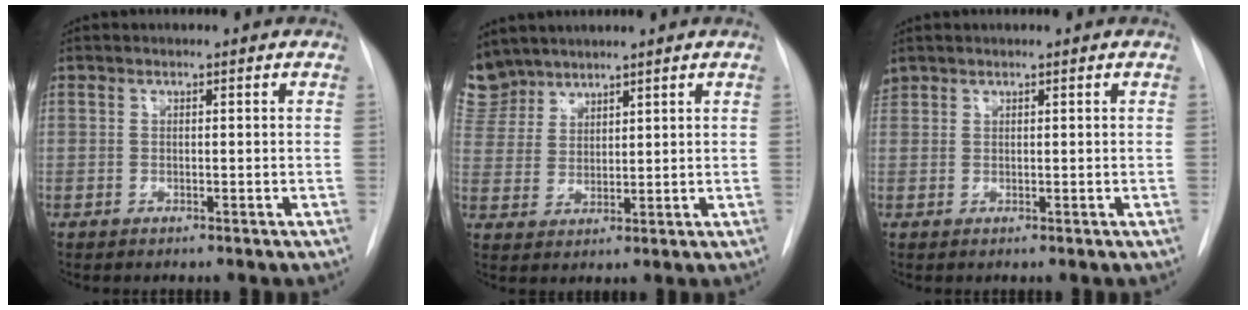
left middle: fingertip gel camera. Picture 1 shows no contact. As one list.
[{"total": 7.9, "force": [7.1, 3.4, 0.4], "torque": [-0.016, 0.007, 0.155]}, {"total": 1.3, "force": [1.1, 0.7, 0.1], "torque": [-0.007, 0.016, 0.023]}]